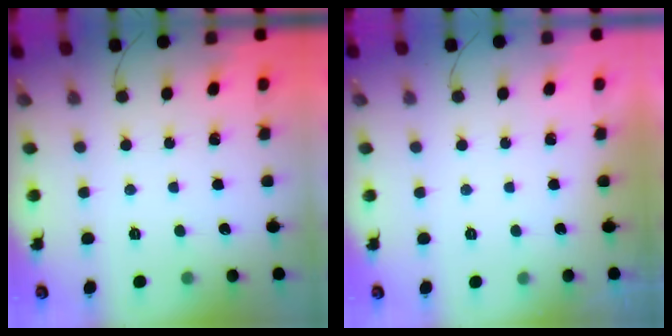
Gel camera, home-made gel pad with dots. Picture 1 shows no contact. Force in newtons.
{"total": 0.0}